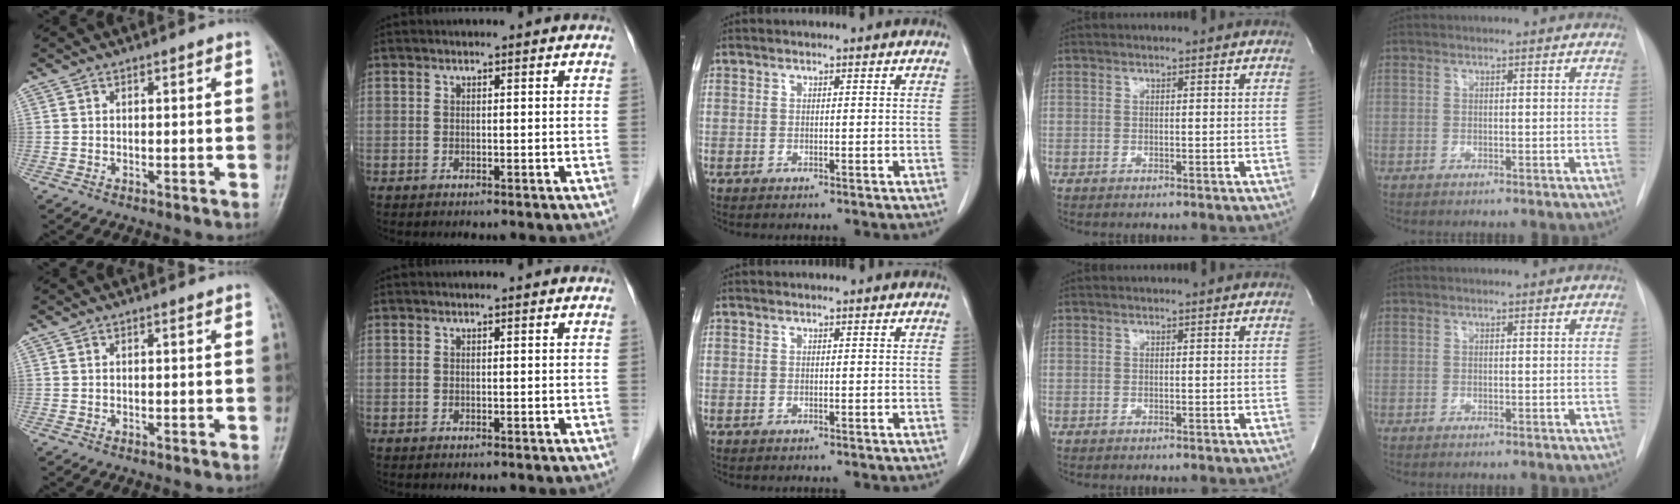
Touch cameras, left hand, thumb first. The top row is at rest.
{}